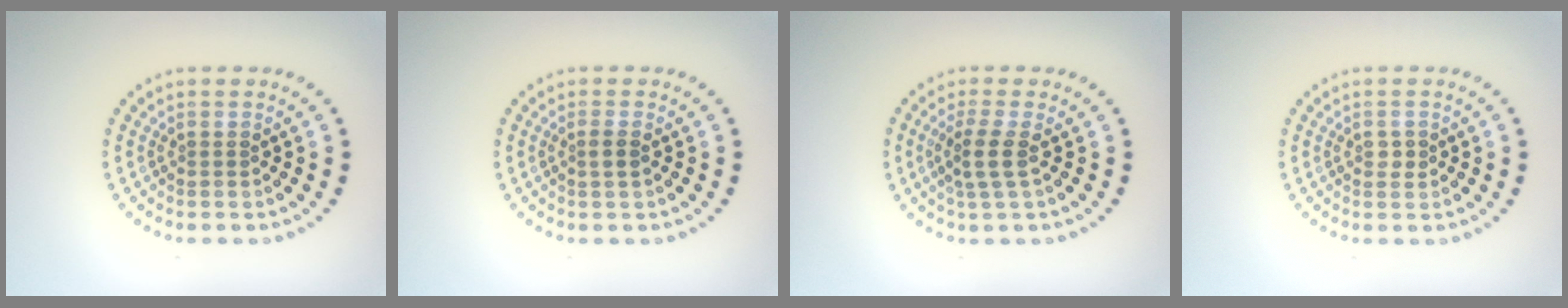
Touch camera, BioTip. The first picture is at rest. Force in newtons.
{"total": 1.1, "press": 1.0, "slide": 0.5}
{"total": 2.3, "press": 1.9, "slide": 1.3}
{"total": 1.0, "press": 1.0, "slide": 0.0}